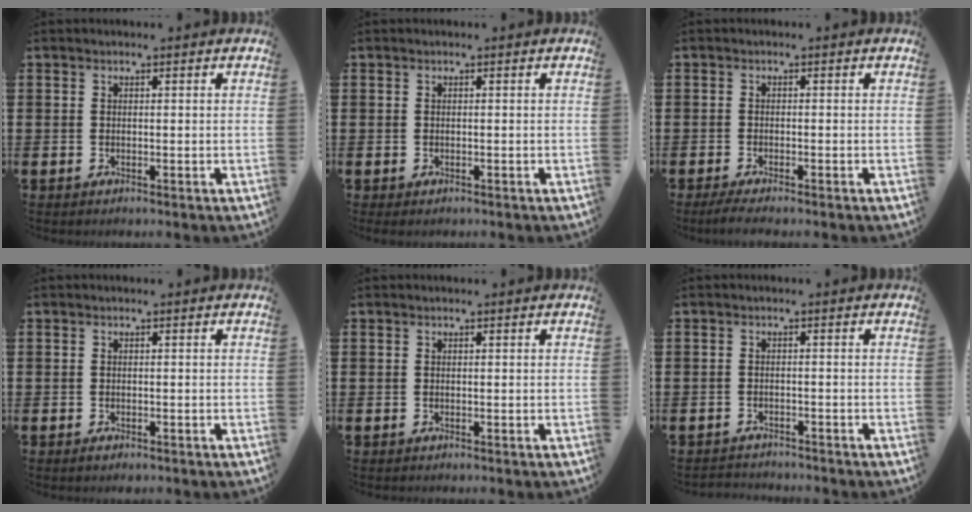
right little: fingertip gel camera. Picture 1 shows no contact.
{"total": 0.0}
{"total": 1.4, "force": [-1.0, 0.1, 1.1], "torque": [-0.018, -0.001, -0.019]}
{"total": 0.6, "force": [-0.4, 0.3, 0.4], "torque": [0.000, -0.003, -0.009]}
{"total": 0.0}
{"total": 1.3, "force": [-1.3, 0.1, -0.2], "torque": [0.000, 0.004, -0.028]}